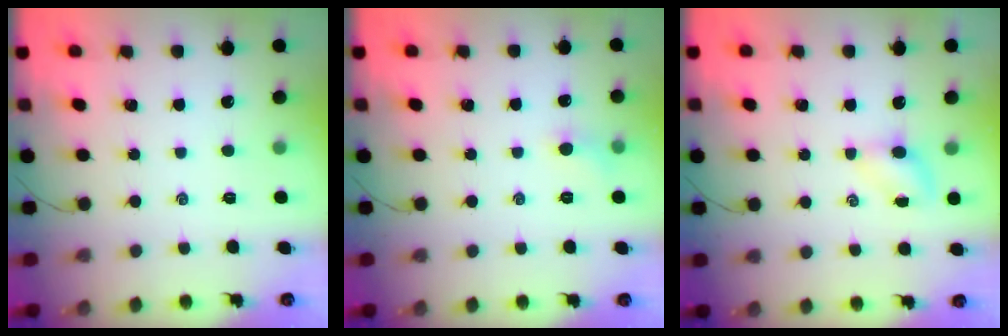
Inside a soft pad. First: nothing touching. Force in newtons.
{"total": 3.9, "press": 3.7, "slide": 1.3}
{"total": 3.9, "press": 3.8, "slide": 1.0}